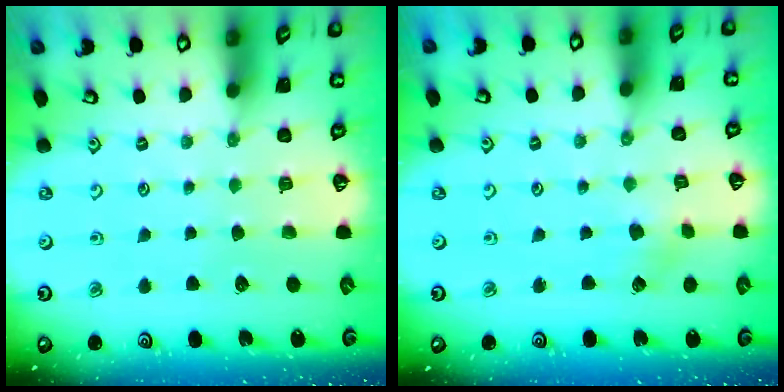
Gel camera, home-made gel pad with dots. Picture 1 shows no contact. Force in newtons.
{"total": 2.7, "press": 2.7, "slide": 0.3}